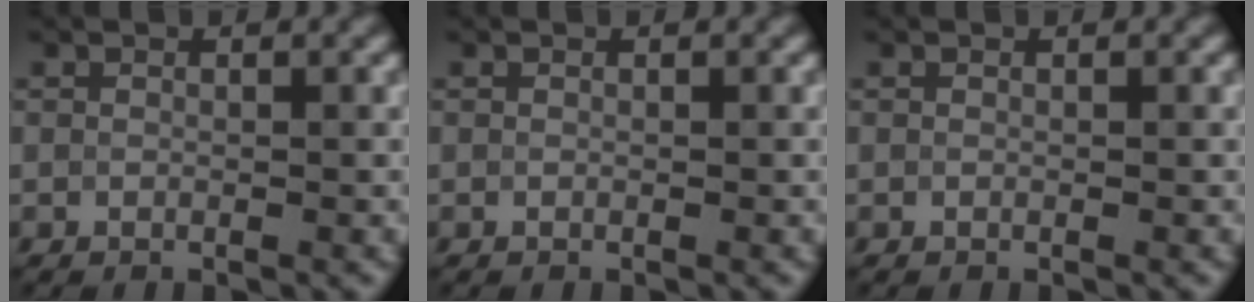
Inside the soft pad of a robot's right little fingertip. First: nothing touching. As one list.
[{"total": 0.0}, {"total": 0.0}]